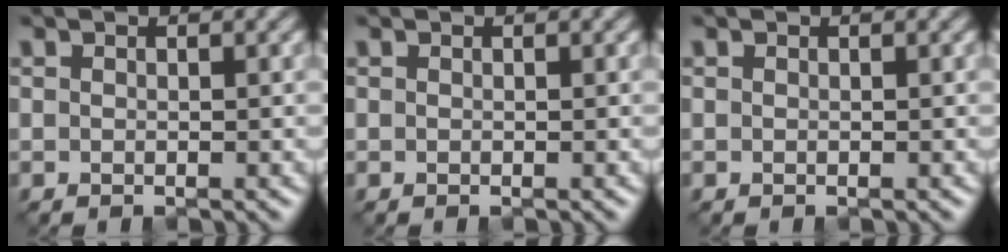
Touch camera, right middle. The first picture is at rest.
{"total": 0.0}
{"total": 0.0}